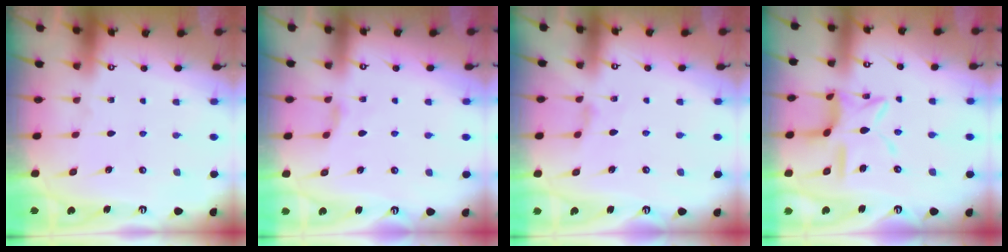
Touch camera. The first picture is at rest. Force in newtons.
{"total": 4.0, "press": 4.0, "slide": 0.6}
{"total": 2.1, "press": 2.1, "slide": 0.4}
{"total": 12.2, "press": 12.2, "slide": 0.9}